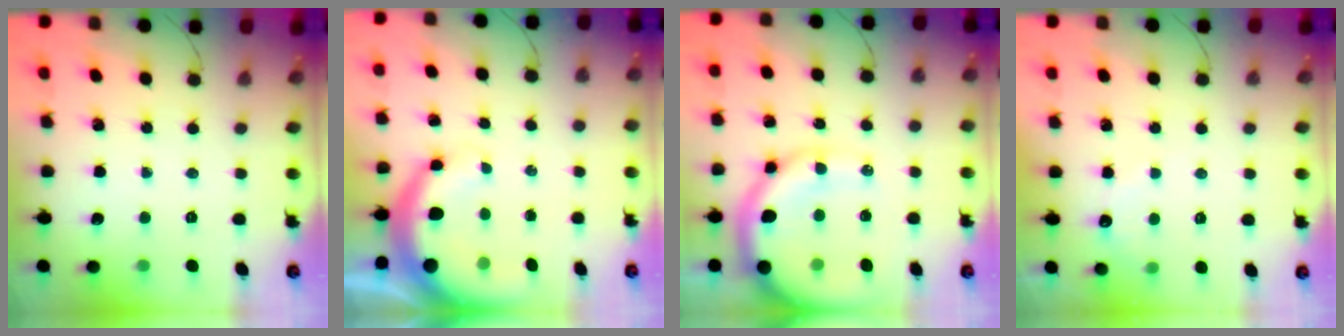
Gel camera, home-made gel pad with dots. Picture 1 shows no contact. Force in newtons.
{"total": 9.5, "press": 9.3, "slide": 2.0}
{"total": 15.7, "press": 15.1, "slide": 4.4}
{"total": 3.9, "press": 3.7, "slide": 1.2}